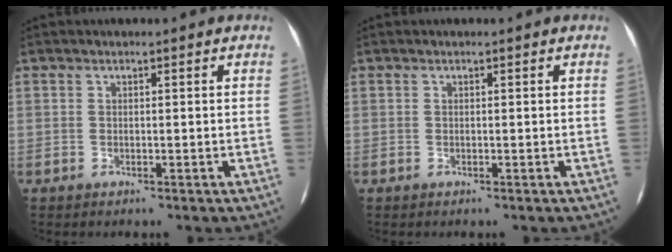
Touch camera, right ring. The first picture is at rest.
{"total": 0.0}